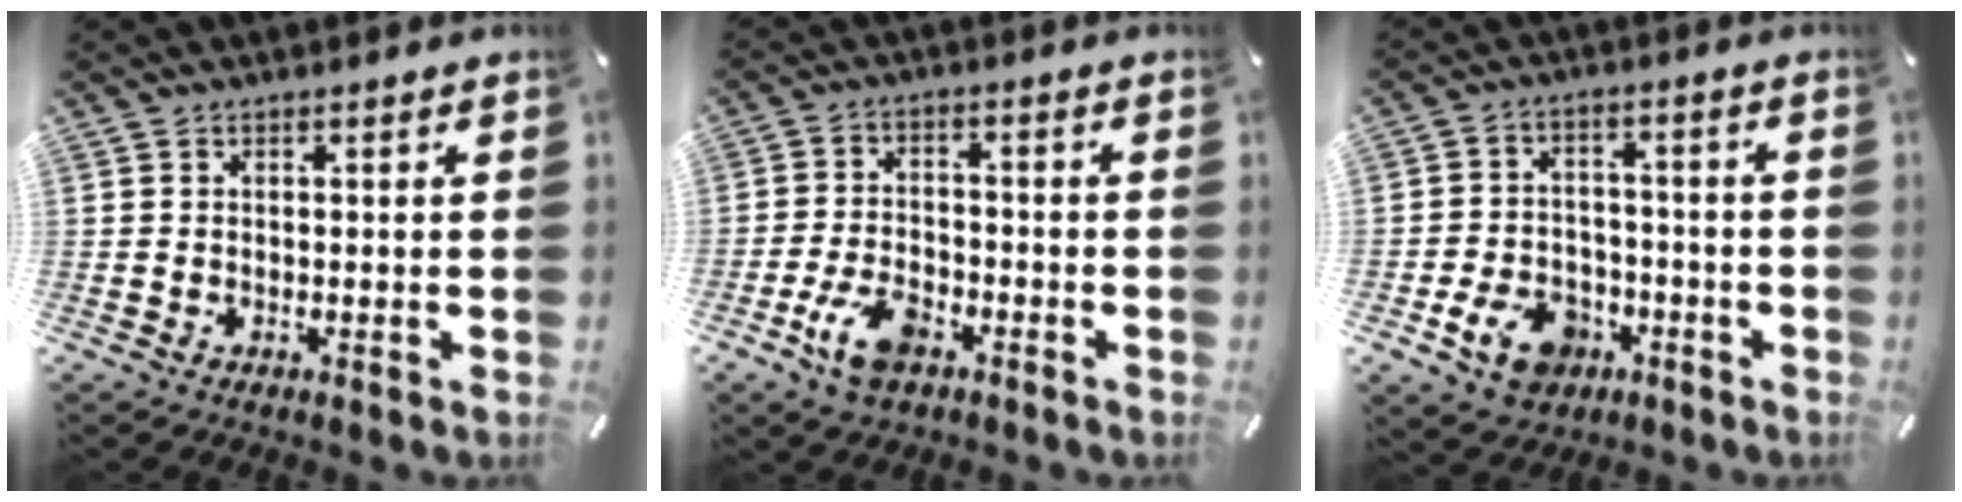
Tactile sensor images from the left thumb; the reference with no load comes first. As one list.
[{"total": 8.5, "force": [-4.6, 4.8, 5.4], "torque": [-0.118, 0.016, -0.084]}, {"total": 10.4, "force": [-4.9, 7.6, 5.3], "torque": [-0.108, 0.028, -0.086]}]